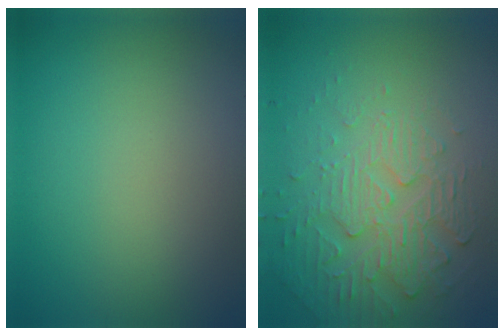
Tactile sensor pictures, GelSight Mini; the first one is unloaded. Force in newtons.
{"total": 5.8, "press": 3.5, "slide": 4.7}